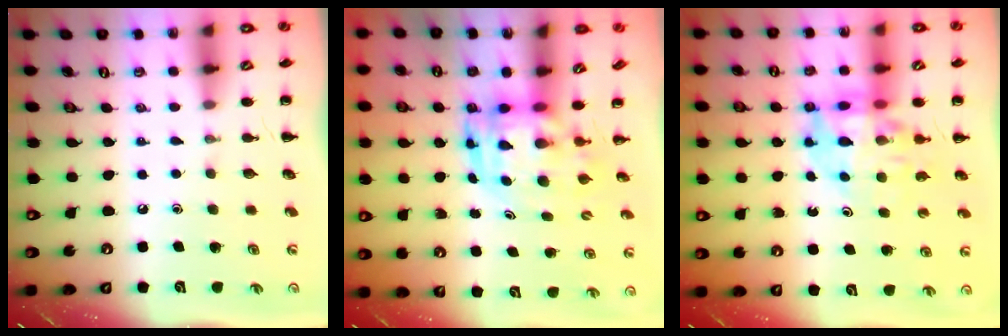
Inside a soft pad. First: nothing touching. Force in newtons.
{"total": 4.0, "press": 3.9, "slide": 0.8}
{"total": 12.1, "press": 11.5, "slide": 3.7}